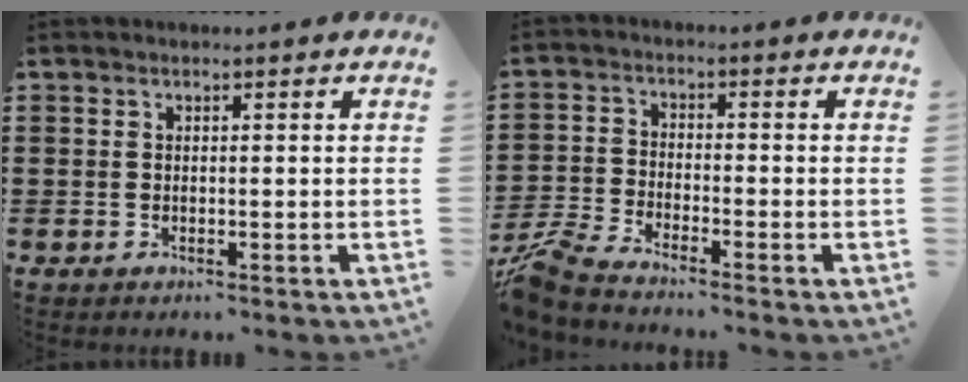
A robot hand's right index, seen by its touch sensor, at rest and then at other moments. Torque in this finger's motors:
{"motor_torque": [2.14, 0.00, 0.86, 0.21]}